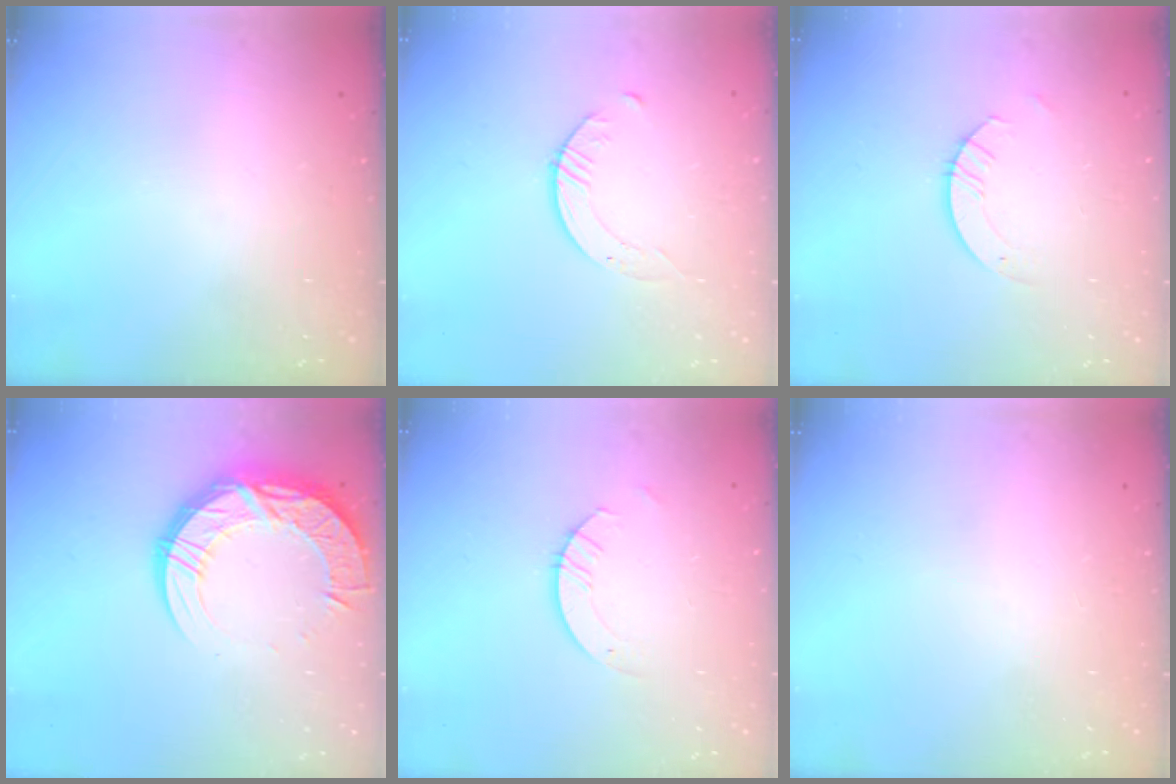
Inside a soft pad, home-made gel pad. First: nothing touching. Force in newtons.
{"total": 2.8, "press": 2.8, "slide": 0.3}
{"total": 2.6, "press": 2.6, "slide": 0.2}
{"total": 17.4, "press": 17.4, "slide": 1.3}
{"total": 2.6, "press": 2.6, "slide": 0.2}
{"total": 0.0}